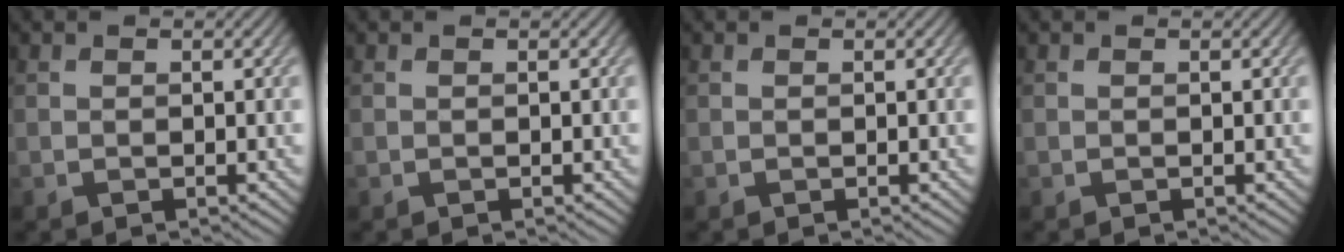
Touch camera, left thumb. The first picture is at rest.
{"total": 0.0}
{"total": 0.0}
{"total": 0.0}